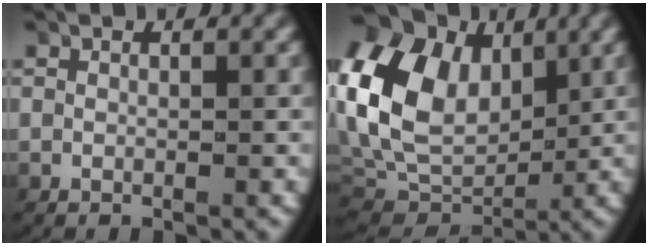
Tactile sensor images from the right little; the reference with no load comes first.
{"total": 12.6, "force": [2.5, 9.7, 7.7], "torque": [-0.167, -0.003, 0.044]}